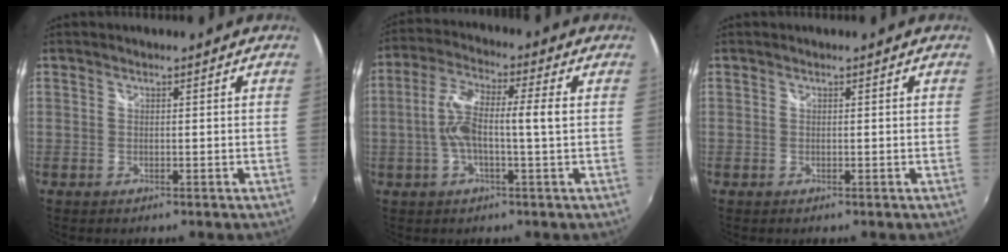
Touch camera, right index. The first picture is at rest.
{"total": 9.7, "force": [-0.5, 1.6, 9.5], "torque": [-0.189, 0.009, -0.010]}
{"total": 0.0}